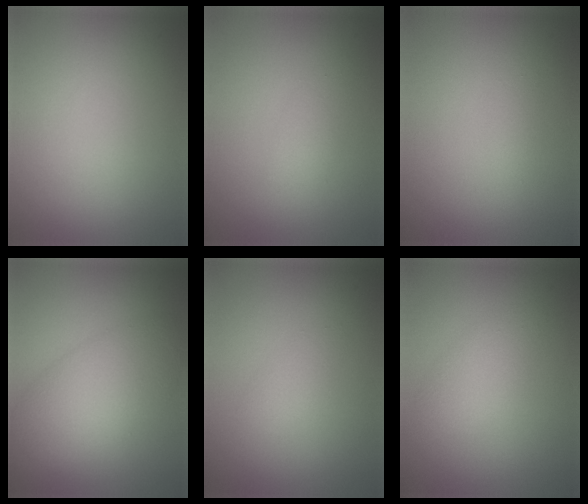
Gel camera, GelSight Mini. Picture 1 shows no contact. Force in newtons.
{"total": 1.7, "press": 1.7, "slide": 0.1}
{"total": 0.8, "press": 0.8, "slide": 0.0}
{"total": 6.6, "press": 6.6, "slide": 0.3}
{"total": 1.1, "press": 1.1, "slide": 0.0}
{"total": 2.1, "press": 2.1, "slide": 0.1}